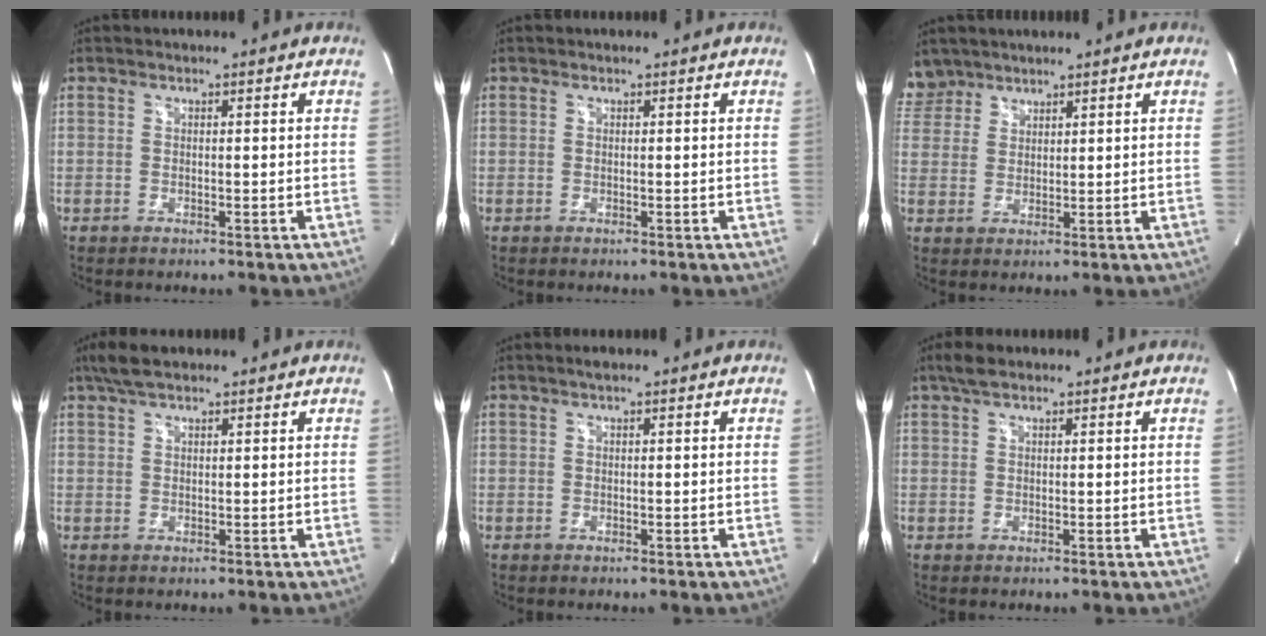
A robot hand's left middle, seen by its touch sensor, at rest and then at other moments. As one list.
[{"total": 0.0}, {"total": 4.9, "force": [4.3, 2.4, -0.3], "torque": [0.009, 0.010, 0.090]}, {"total": 4.0, "force": [3.0, 1.4, 2.2], "torque": [-0.051, 0.020, 0.058]}, {"total": 0.7, "force": [0.5, 0.0, 0.6], "torque": [-0.013, 0.008, 0.008]}, {"total": 2.5, "force": [1.8, 1.0, 1.5], "torque": [-0.031, 0.017, 0.035]}]